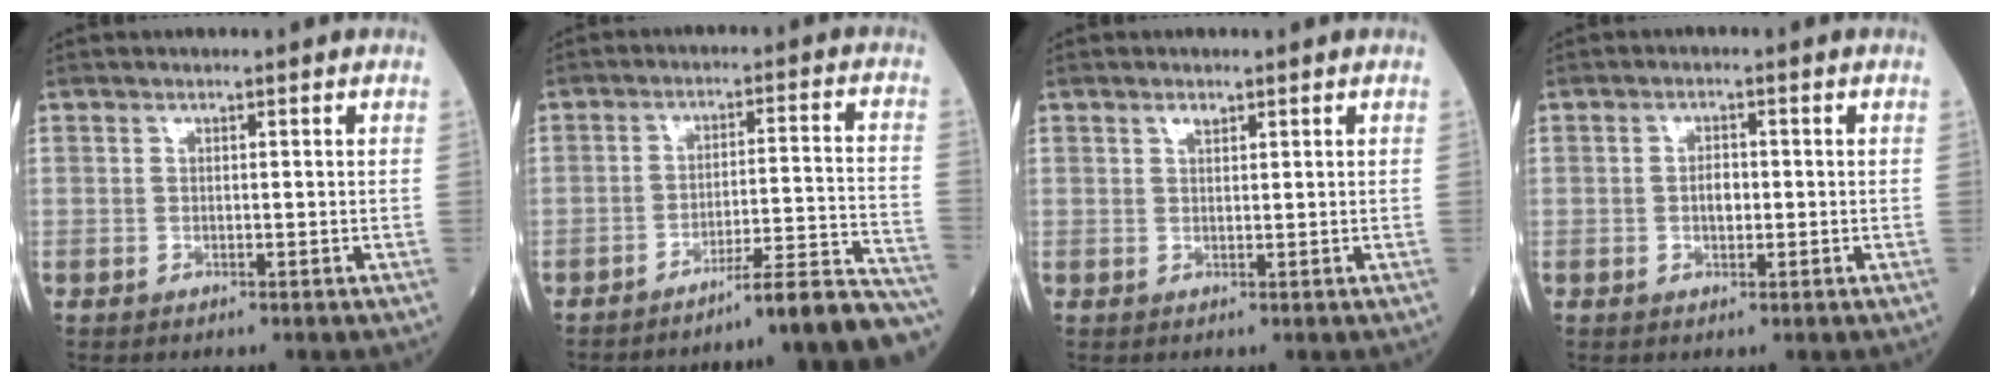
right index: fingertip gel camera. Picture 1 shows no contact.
{"total": 14.7, "force": [-13.8, -1.7, 4.9], "torque": [-0.028, 0.023, -0.186]}
{"total": 1.0, "force": [0.7, 0.4, 0.6], "torque": [-0.013, 0.001, 0.013]}
{"total": 1.8, "force": [-0.2, 1.0, 1.5], "torque": [-0.025, 0.002, -0.003]}